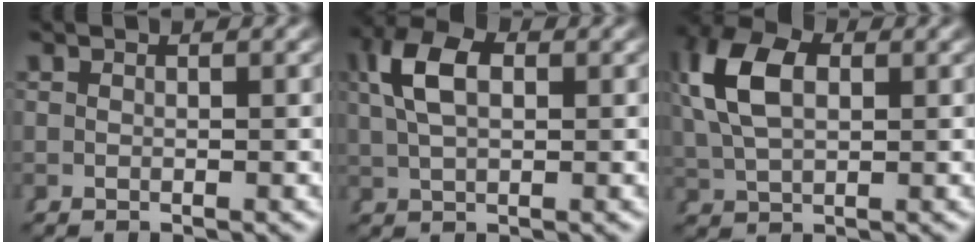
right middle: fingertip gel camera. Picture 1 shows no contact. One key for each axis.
{"total": 4.5, "fx": 1.5, "fy": 2.2, "fz": 3.7, "tx": -0.080, "ty": 0.001, "tz": 0.033}
{"total": 5.7, "fx": 1.7, "fy": 3.3, "fz": 4.3, "tx": -0.104, "ty": -0.005, "tz": 0.042}